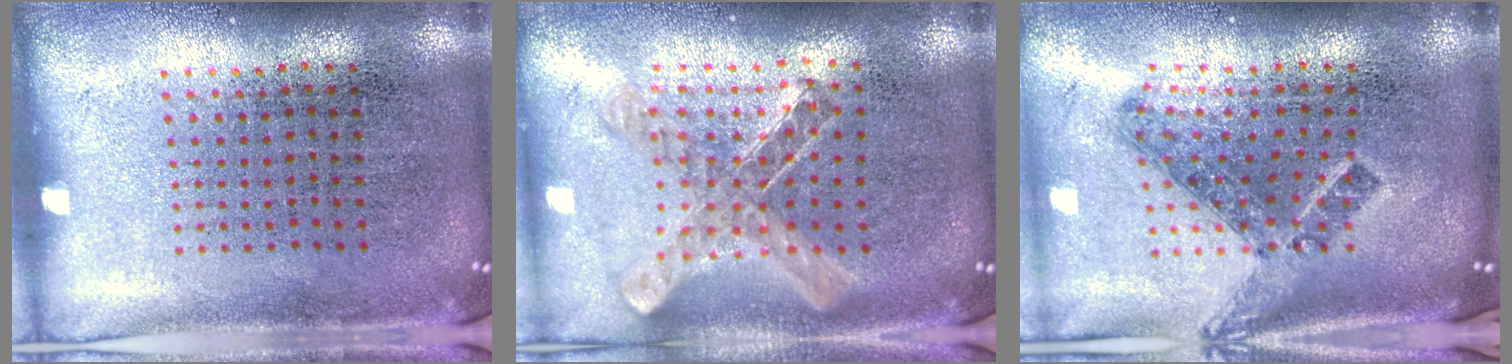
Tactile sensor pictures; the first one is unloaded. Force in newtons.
{"total": 1.0, "press": 1.0, "slide": 0.1}
{"total": 1.5, "press": 1.1, "slide": 1.0}